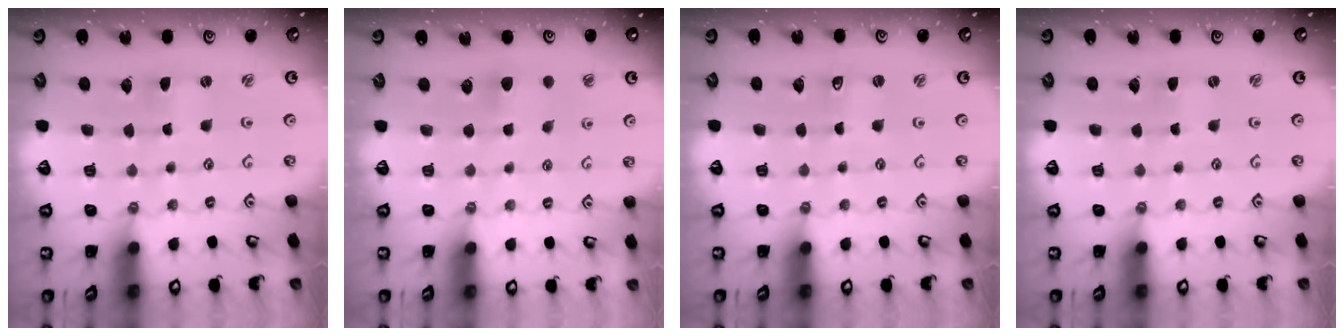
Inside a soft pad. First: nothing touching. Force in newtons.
{"total": 4.9, "press": 4.8, "slide": 0.7}
{"total": 1.2, "press": 1.2, "slide": 0.1}
{"total": 0.0}